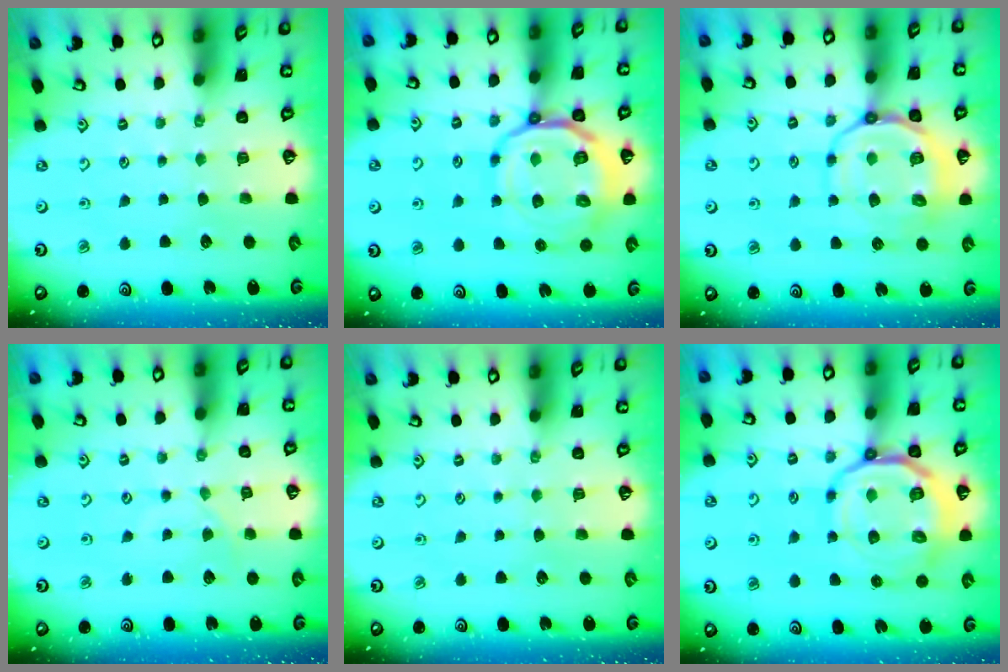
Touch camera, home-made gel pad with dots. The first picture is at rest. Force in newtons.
{"total": 15.9, "press": 15.8, "slide": 2.0}
{"total": 13.7, "press": 13.5, "slide": 1.7}
{"total": 0.6, "press": 0.5, "slide": 0.2}
{"total": 0.0}
{"total": 15.9, "press": 15.8, "slide": 2.0}